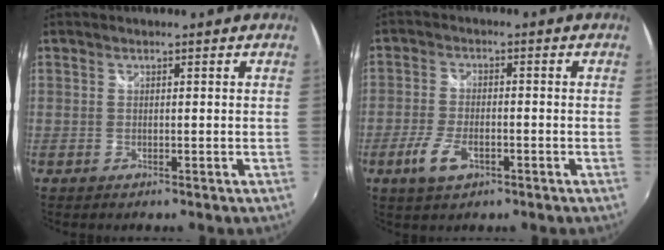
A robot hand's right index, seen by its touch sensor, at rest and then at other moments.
{"total": 6.1, "force": [-3.1, 2.9, 4.4], "torque": [-0.105, -0.008, -0.058]}